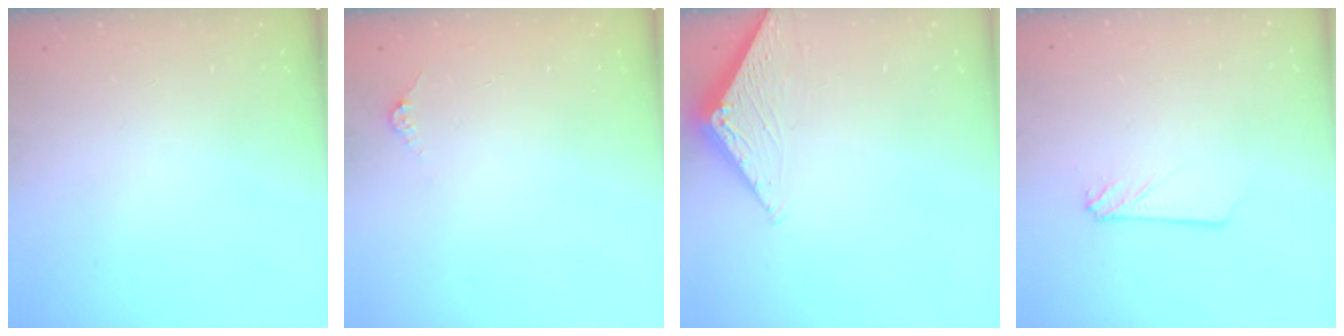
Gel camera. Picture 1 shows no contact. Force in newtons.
{"total": 3.7, "press": 3.6, "slide": 0.4}
{"total": 2.6, "press": 2.6, "slide": 0.3}
{"total": 2.7, "press": 2.7, "slide": 0.2}